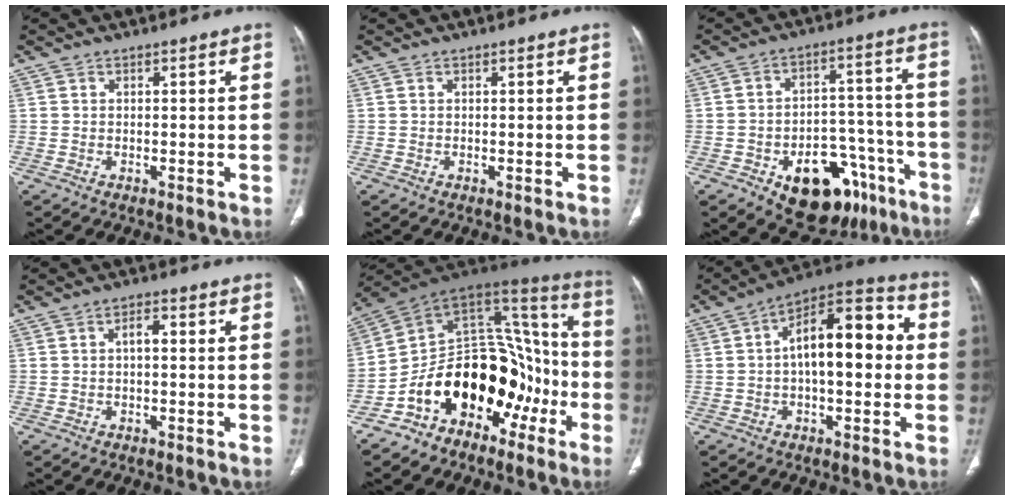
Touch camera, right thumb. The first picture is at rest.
{"total": 0.0}
{"total": 18.8, "force": [-10.0, 11.2, 11.4], "torque": [-0.104, 0.076, -0.131]}
{"total": 2.3, "force": [0.0, 1.1, 2.0], "torque": [-0.028, 0.013, -0.003]}
{"total": 25.6, "force": [-9.2, 16.6, 17.1], "torque": [-0.235, 0.120, -0.140]}
{"total": 16.3, "force": [1.1, 7.7, 14.4], "torque": [-0.197, 0.046, 0.007]}